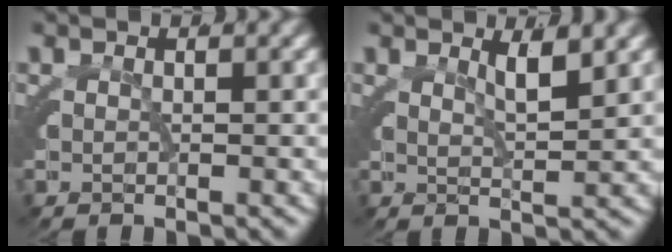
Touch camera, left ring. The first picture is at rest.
{"total": 1.4, "force": [0.9, -0.8, 0.6], "torque": [-0.007, 0.000, 0.017]}